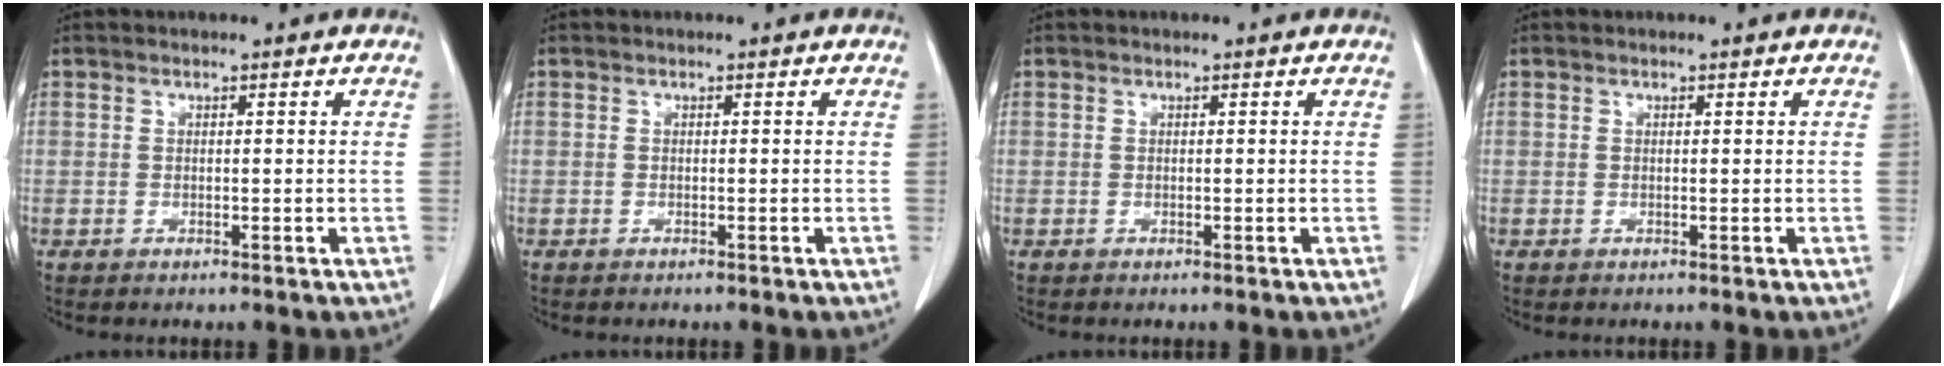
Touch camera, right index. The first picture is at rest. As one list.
[{"total": 0.0}, {"total": 0.0}, {"total": 0.0}]